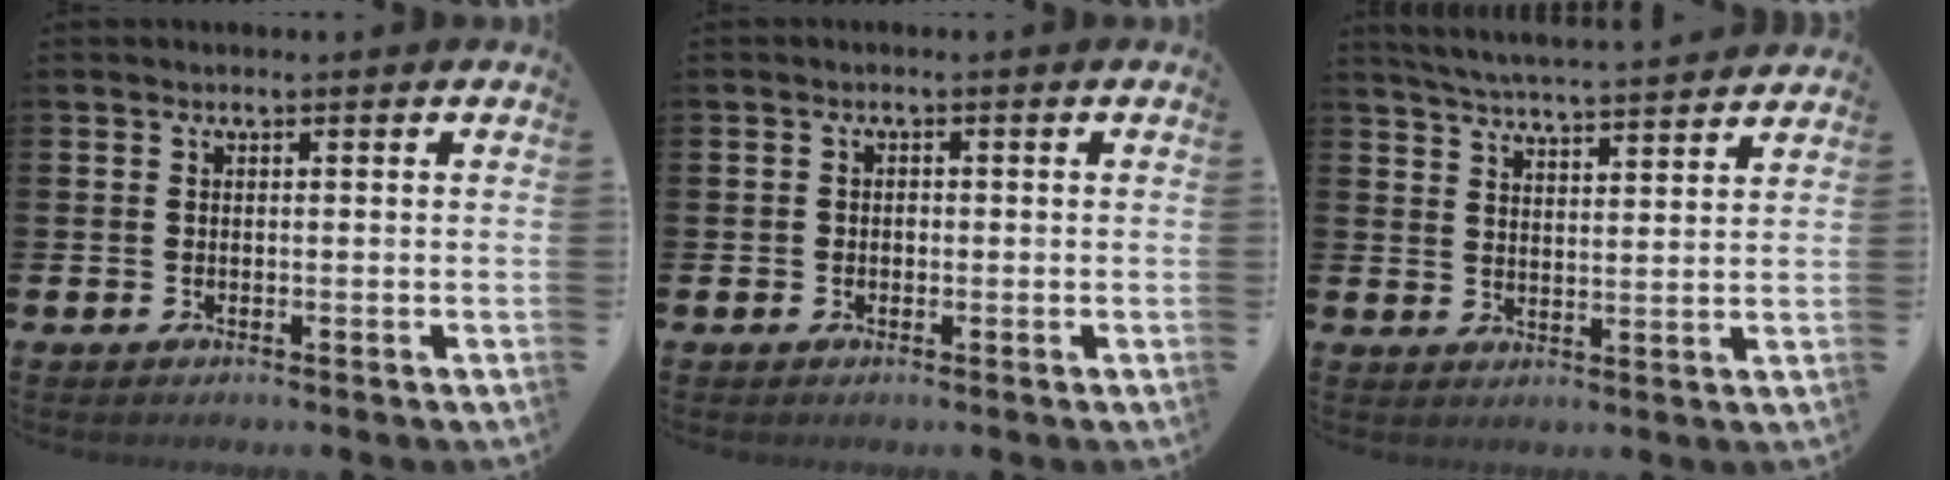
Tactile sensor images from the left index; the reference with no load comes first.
{"total": 0.9, "force": [-0.3, 0.8, 0.3], "torque": [0.000, 0.003, -0.009]}
{"total": 5.3, "force": [5.3, -0.4, 0.7], "torque": [-0.033, -0.039, 0.092]}